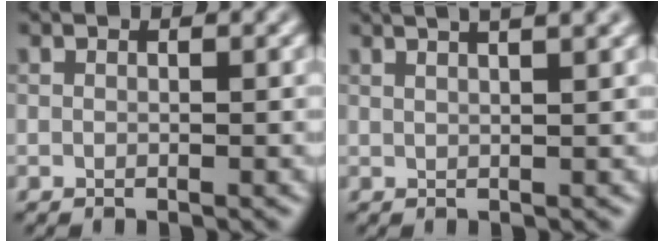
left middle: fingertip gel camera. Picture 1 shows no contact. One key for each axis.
{"total": 7.1, "fx": 4.4, "fy": 3.1, "fz": 4.7, "tx": -0.018, "ty": 0.059, "tz": 0.020}